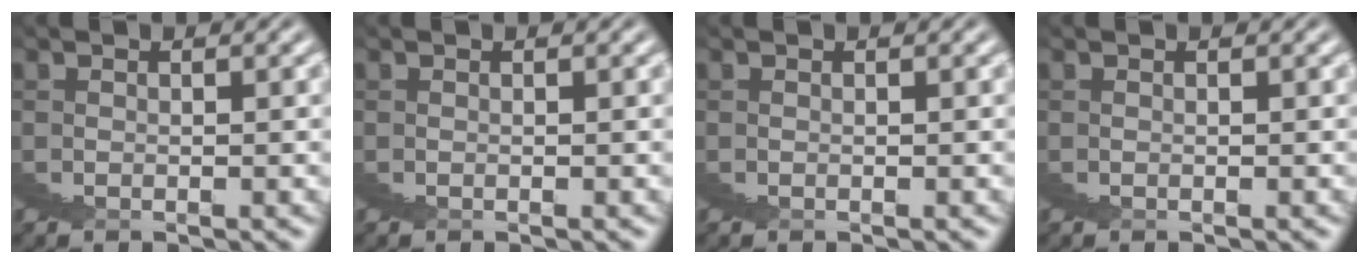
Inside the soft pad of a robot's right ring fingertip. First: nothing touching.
{"total": 0.0}
{"total": 0.0}
{"total": 0.0}